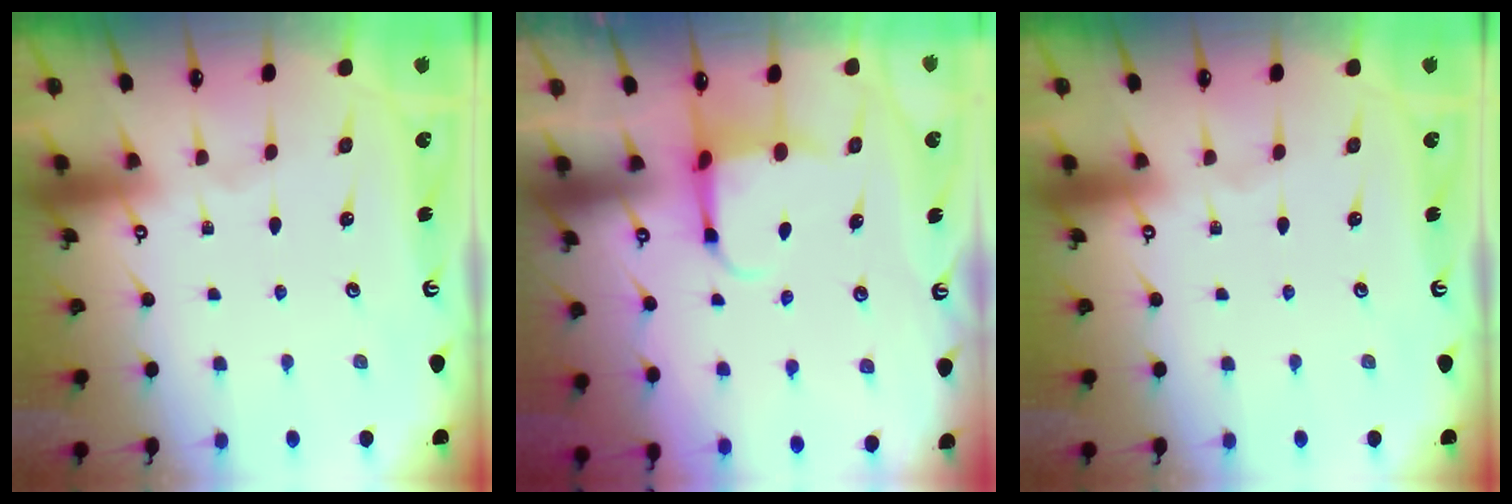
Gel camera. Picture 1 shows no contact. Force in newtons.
{"total": 4.0, "press": 3.8, "slide": 1.0}
{"total": 0.0}